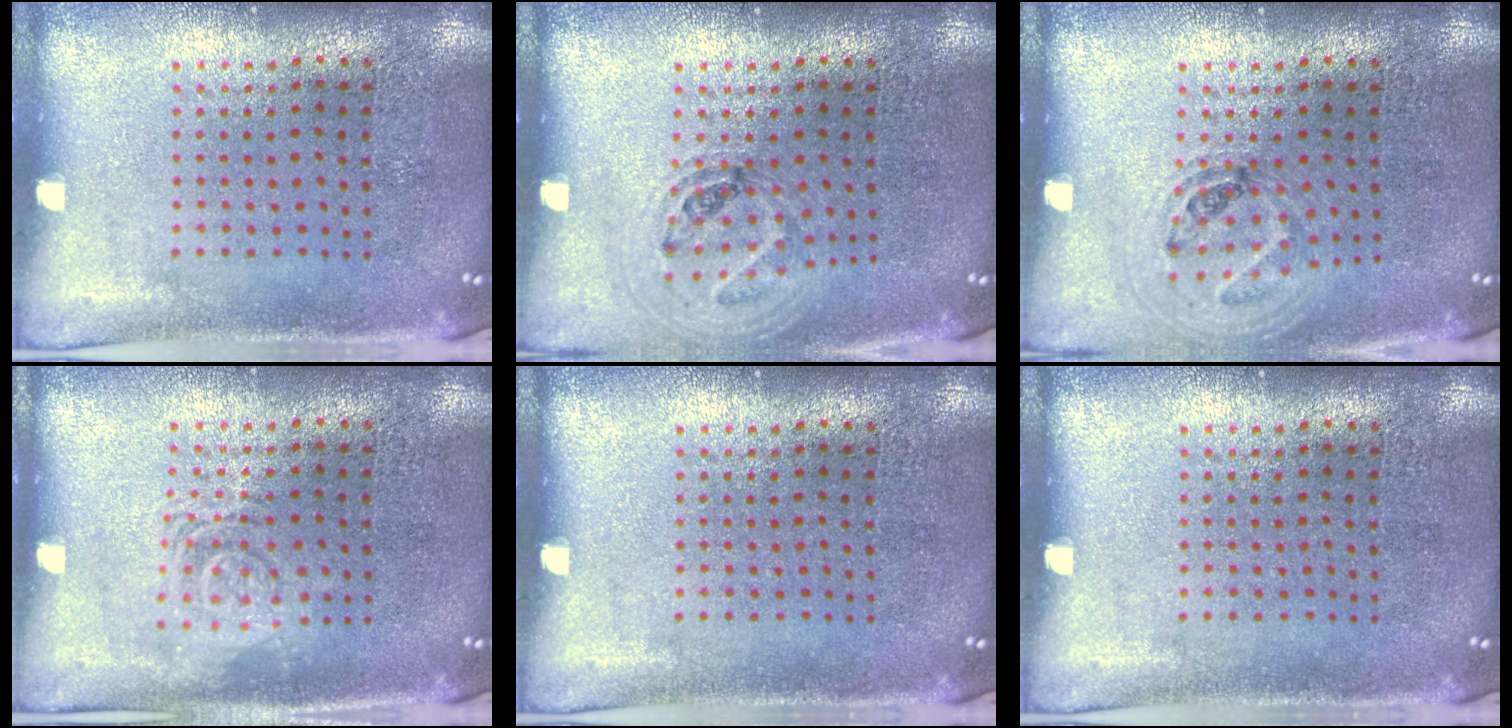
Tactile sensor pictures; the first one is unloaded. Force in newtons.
{"total": 1.0, "press": 1.0, "slide": 0.2}
{"total": 1.0, "press": 1.0, "slide": 0.2}
{"total": 1.2, "press": 1.2, "slide": 0.2}
{"total": 0.0}
{"total": 0.0}